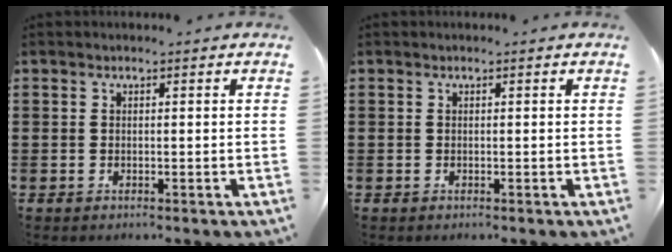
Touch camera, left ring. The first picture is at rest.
{"total": 0.0}